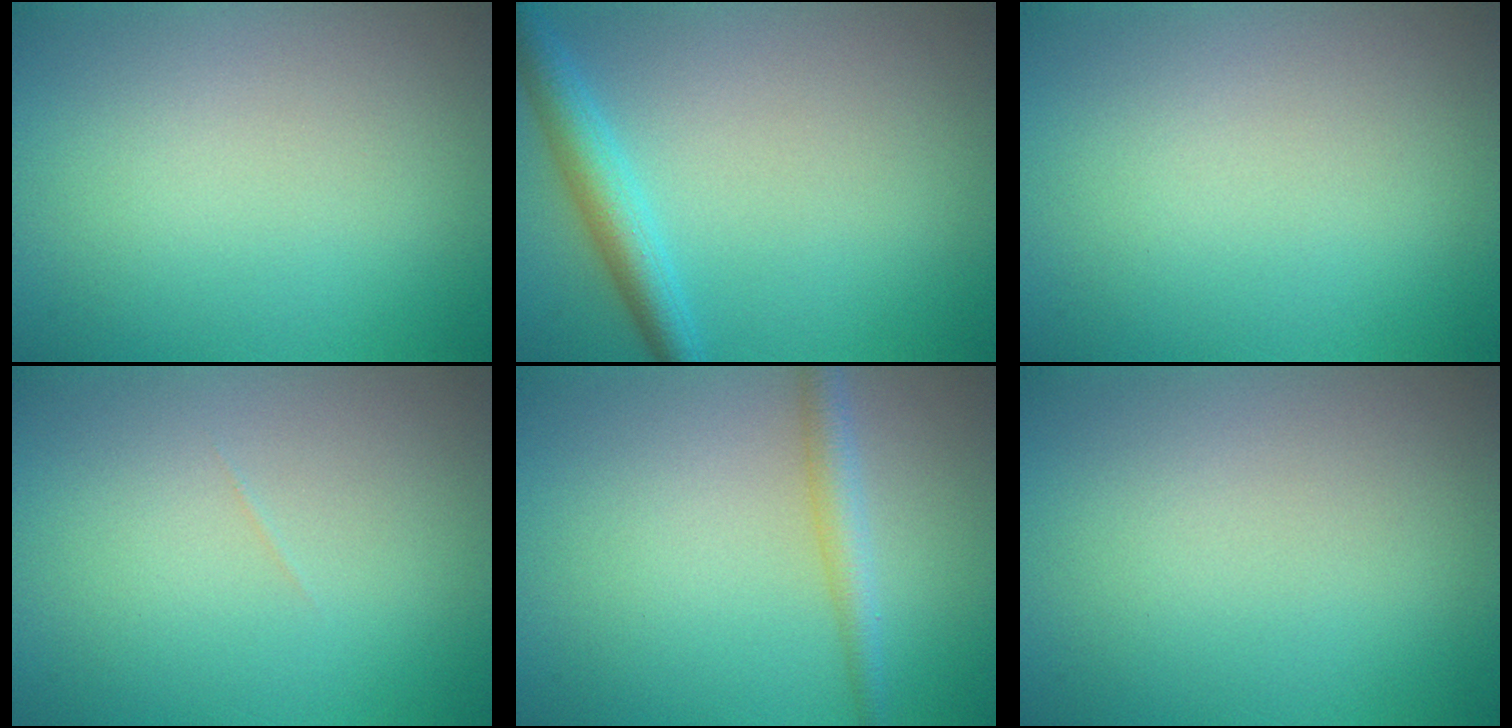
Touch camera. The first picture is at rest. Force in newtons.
{"total": 3.4, "press": 3.4, "slide": 0.1}
{"total": 0.0}
{"total": 0.0}
{"total": 2.3, "press": 2.3, "slide": 0.1}
{"total": 0.0}